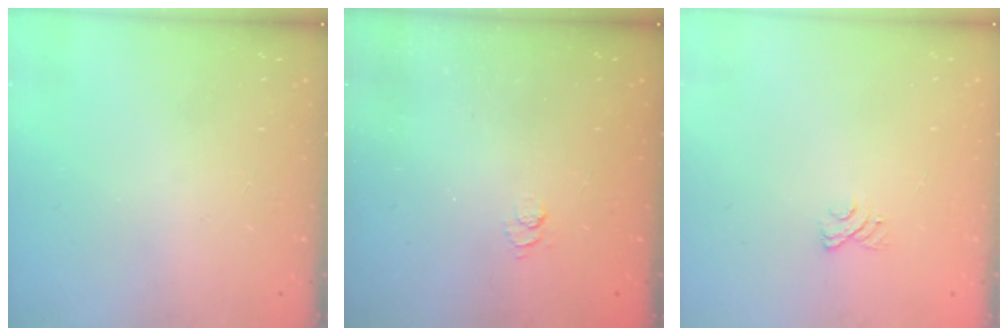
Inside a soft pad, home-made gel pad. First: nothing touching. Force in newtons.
{"total": 2.5, "press": 2.0, "slide": 1.4}
{"total": 3.5, "press": 3.3, "slide": 1.2}